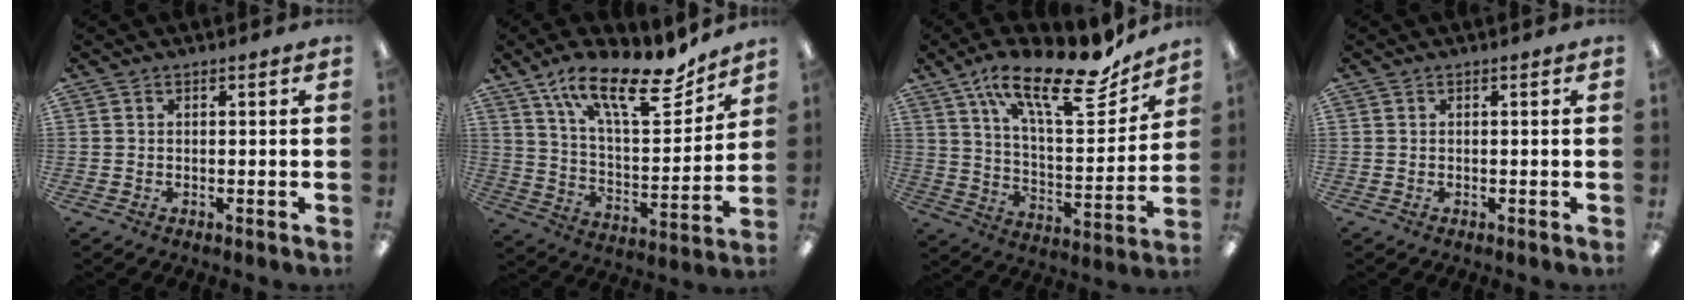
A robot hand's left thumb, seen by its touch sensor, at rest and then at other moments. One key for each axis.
{"total": 20.4, "fx": 14.4, "fy": 6.8, "fz": 12.8, "tx": -0.201, "ty": -0.091, "tz": 0.241}
{"total": 22.8, "fx": 15.9, "fy": 7.3, "fz": 14.6, "tx": -0.223, "ty": -0.097, "tz": 0.264}
{"total": 0.0}